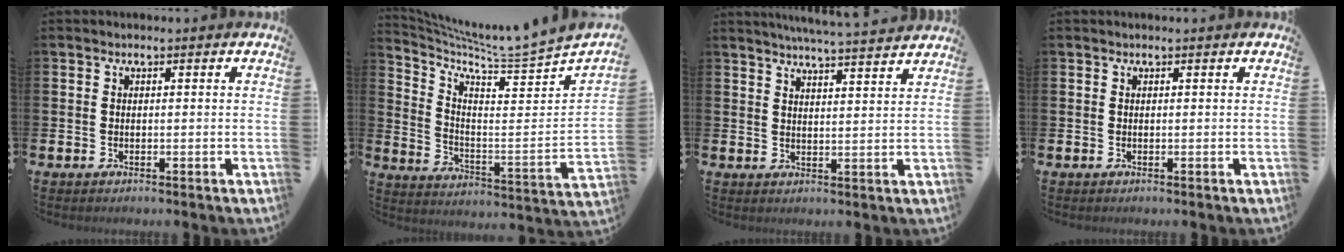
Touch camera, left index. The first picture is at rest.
{"total": 5.3, "force": [5.1, -0.6, 1.2], "torque": [-0.043, -0.075, 0.073]}
{"total": 5.2, "force": [5.1, -0.7, 1.1], "torque": [-0.033, -0.027, 0.089]}
{"total": 0.0}